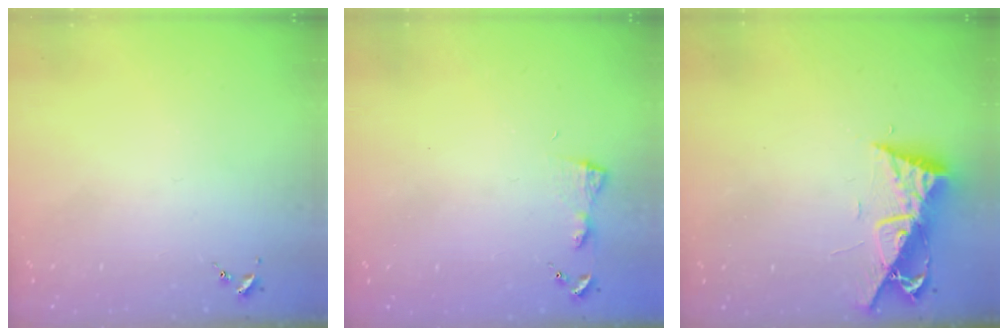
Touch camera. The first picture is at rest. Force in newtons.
{"total": 4.2, "press": 4.2, "slide": 0.5}
{"total": 9.7, "press": 9.7, "slide": 0.7}